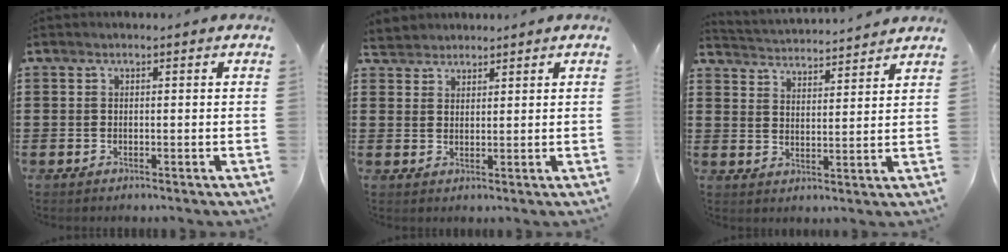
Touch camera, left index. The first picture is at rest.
{"total": 2.3, "force": [2.1, 0.9, -0.3], "torque": [-0.002, 0.004, 0.042]}
{"total": 3.3, "force": [3.3, -0.5, -0.3], "torque": [-0.012, -0.026, 0.053]}